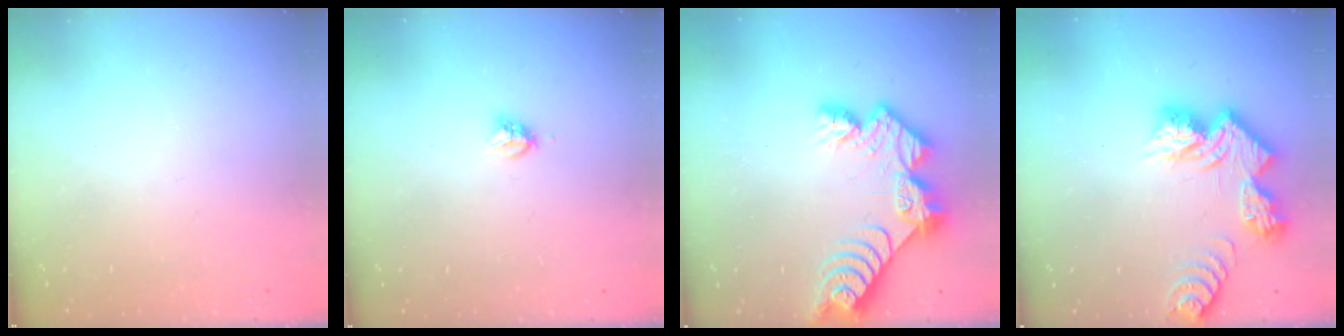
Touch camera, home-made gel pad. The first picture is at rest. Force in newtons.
{"total": 3.8, "press": 3.7, "slide": 0.4}
{"total": 11.9, "press": 11.9, "slide": 1.0}
{"total": 13.2, "press": 13.2, "slide": 0.6}